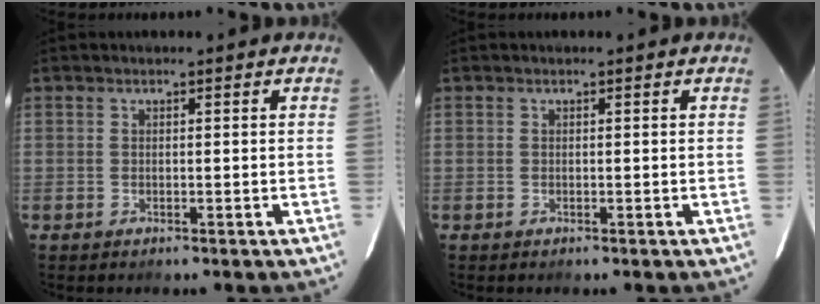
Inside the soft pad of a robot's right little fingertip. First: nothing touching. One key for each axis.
{"total": 0.0}